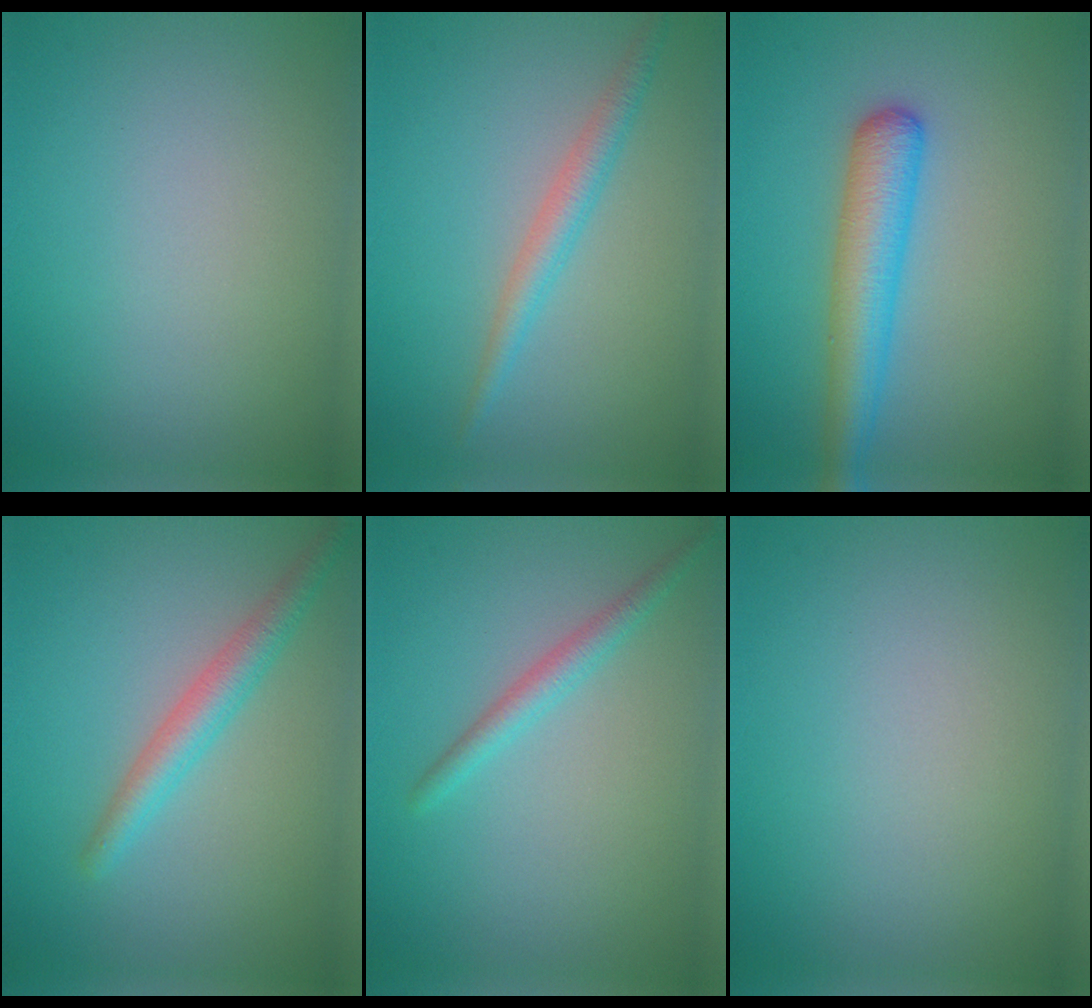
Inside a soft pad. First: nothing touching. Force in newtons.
{"total": 2.3, "press": 2.3, "slide": 0.1}
{"total": 4.7, "press": 4.7, "slide": 0.2}
{"total": 2.9, "press": 2.9, "slide": 0.1}
{"total": 1.9, "press": 1.9, "slide": 0.1}
{"total": 0.0}